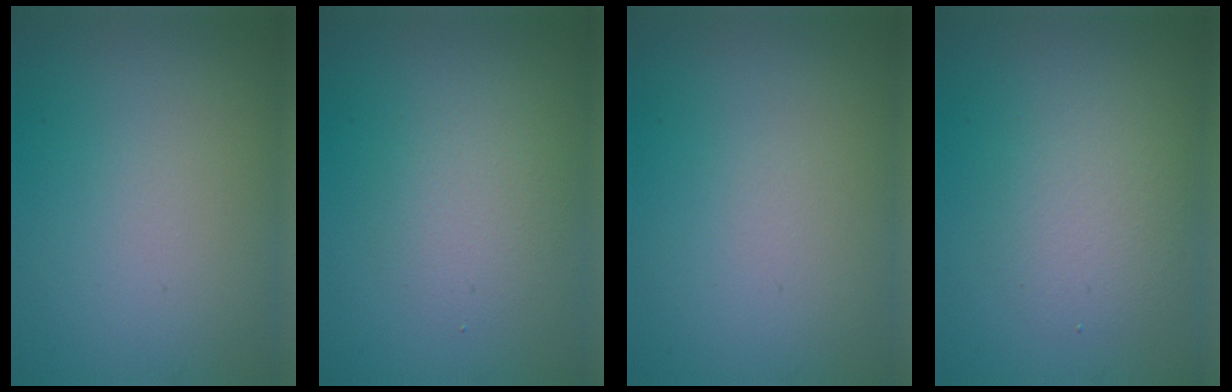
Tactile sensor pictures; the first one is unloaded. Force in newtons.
{"total": 2.3, "press": 2.3, "slide": 0.2}
{"total": 0.0}
{"total": 2.8, "press": 2.8, "slide": 0.1}